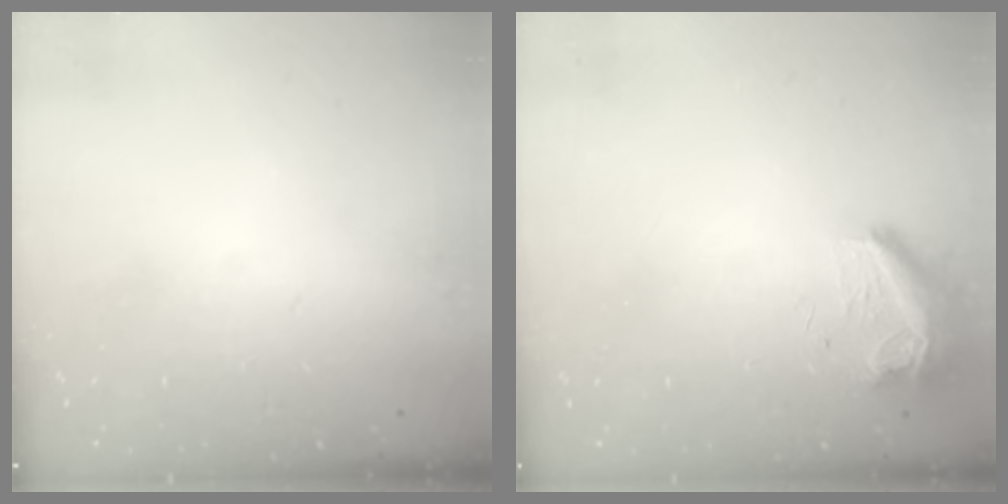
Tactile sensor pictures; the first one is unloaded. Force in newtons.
{"total": 14.6, "press": 9.9, "slide": 10.7}